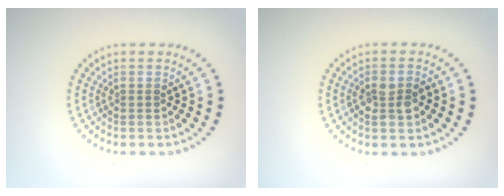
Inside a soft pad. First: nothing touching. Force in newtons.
{"total": 2.5, "press": 2.4, "slide": 0.6}